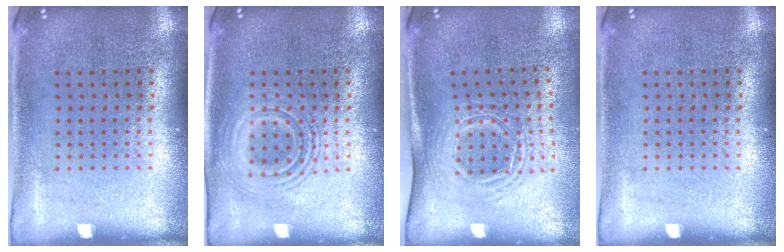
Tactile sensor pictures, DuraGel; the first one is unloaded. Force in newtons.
{"total": 2.5, "press": 2.5, "slide": 0.4}
{"total": 1.7, "press": 1.2, "slide": 1.2}
{"total": 0.0}